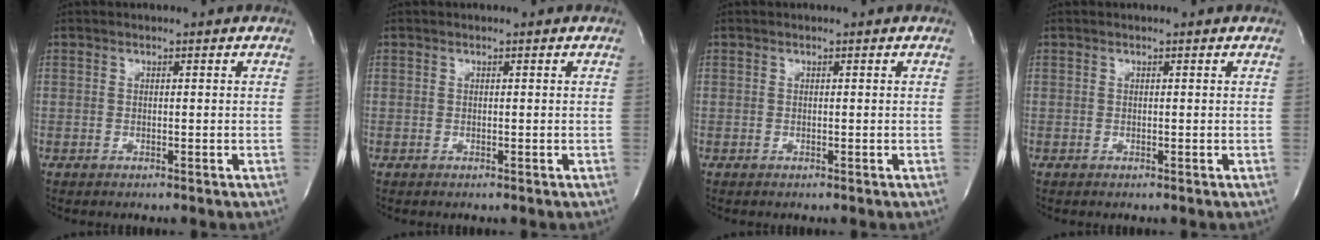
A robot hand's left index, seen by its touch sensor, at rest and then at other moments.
{"total": 0.0}
{"total": 0.0}
{"total": 0.0}